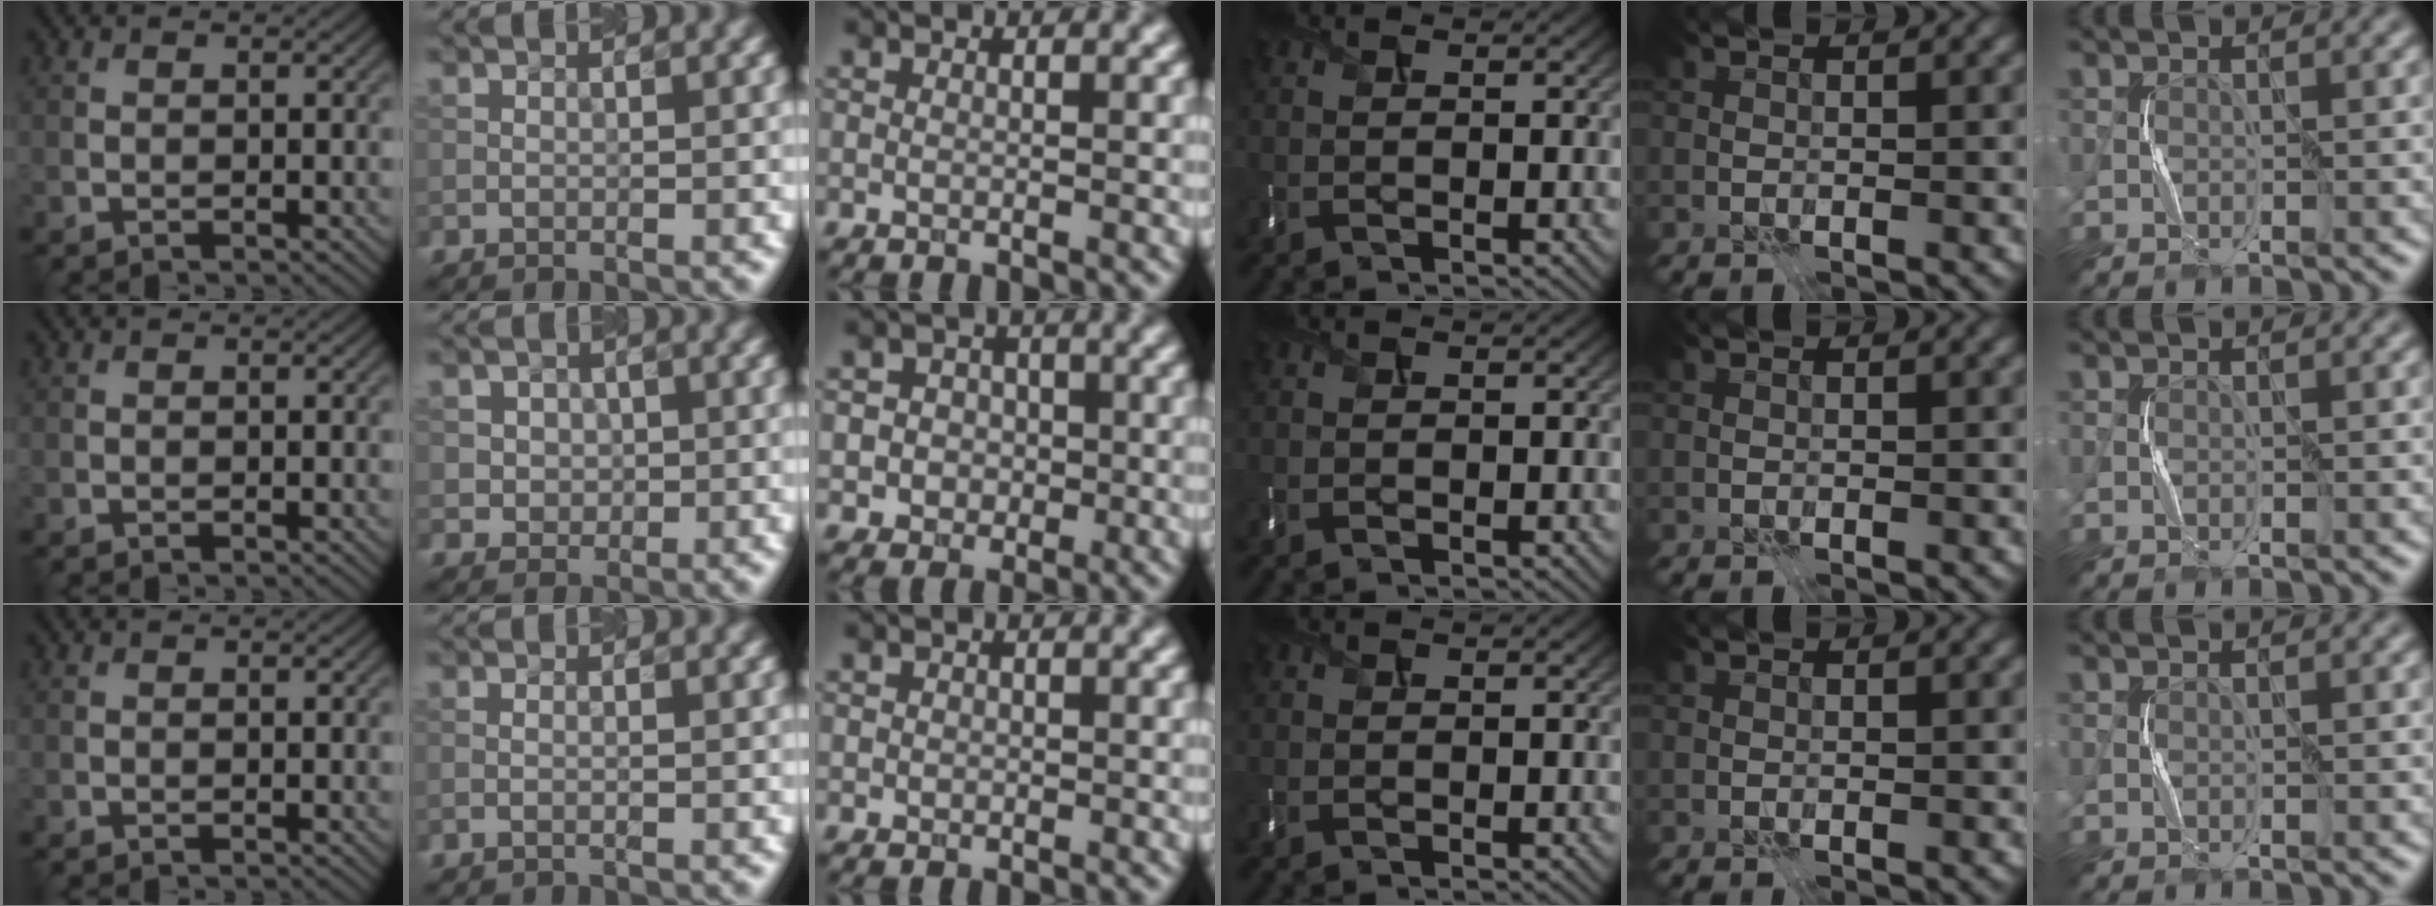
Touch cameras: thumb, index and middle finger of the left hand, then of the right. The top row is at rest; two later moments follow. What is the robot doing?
{"motion": "press", "object": "memory foam"}